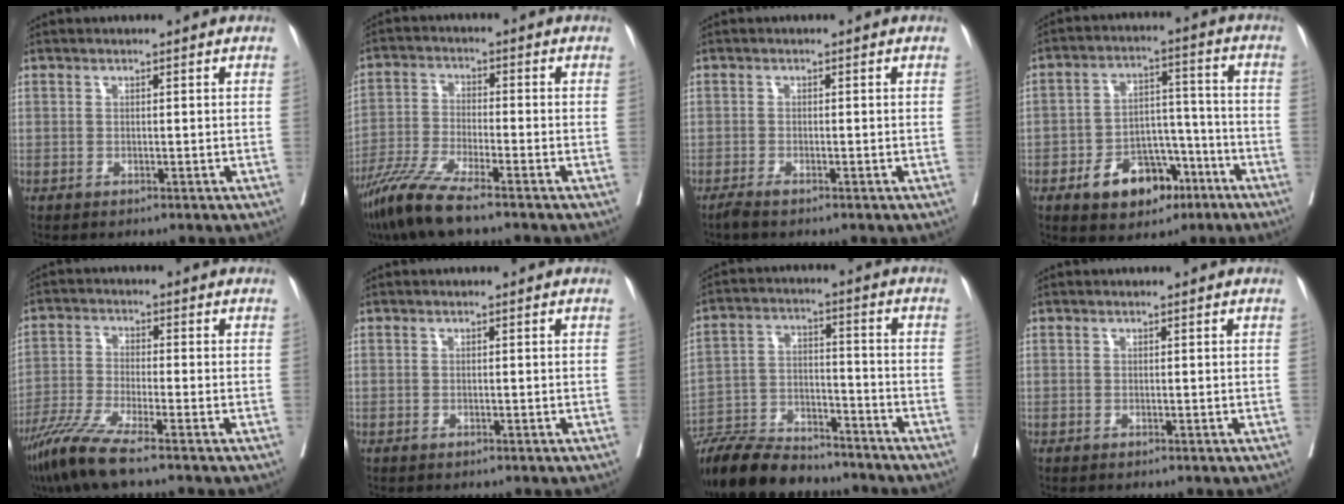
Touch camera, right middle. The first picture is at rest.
{"total": 8.7, "force": [-6.6, 0.4, 5.7], "torque": [-0.121, -0.029, -0.132]}
{"total": 1.3, "force": [-1.1, 0.0, 0.7], "torque": [-0.016, -0.003, -0.021]}
{"total": 10.6, "force": [-5.8, 6.3, 6.2], "torque": [-0.089, 0.021, -0.086]}
{"total": 7.7, "force": [-5.6, -0.1, 5.2], "torque": [-0.110, -0.027, -0.114]}
{"total": 0.0}
{"total": 15.7, "force": [-14.0, 4.0, 5.8], "torque": [-0.105, -0.004, -0.236]}
{"total": 0.0}